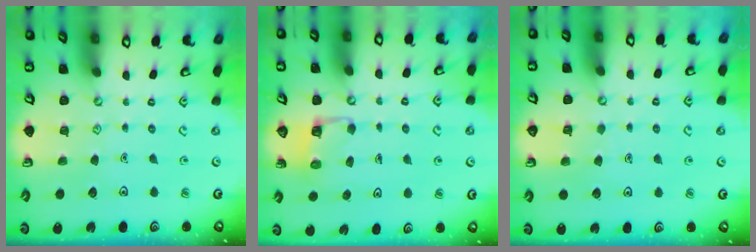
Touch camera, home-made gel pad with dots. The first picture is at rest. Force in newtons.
{"total": 2.8, "press": 2.8, "slide": 0.2}
{"total": 3.1, "press": 3.1, "slide": 0.3}